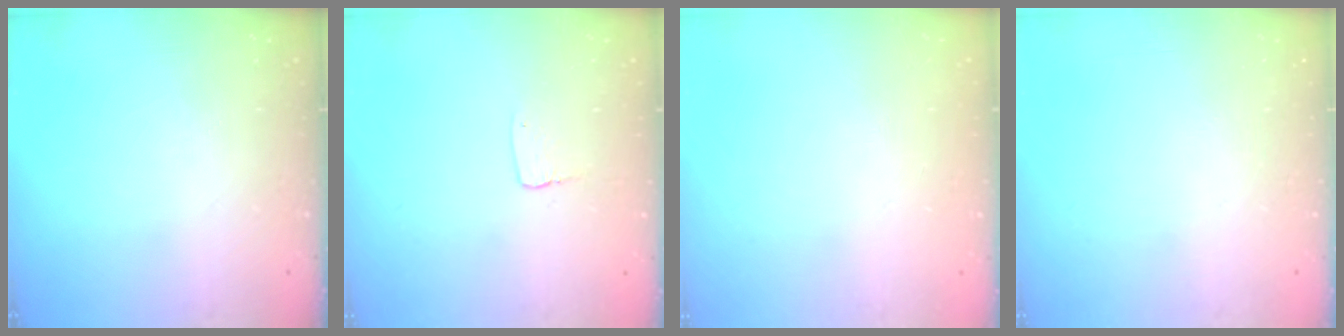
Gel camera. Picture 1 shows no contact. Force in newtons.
{"total": 2.9, "press": 2.9, "slide": 0.2}
{"total": 0.0}
{"total": 0.0}